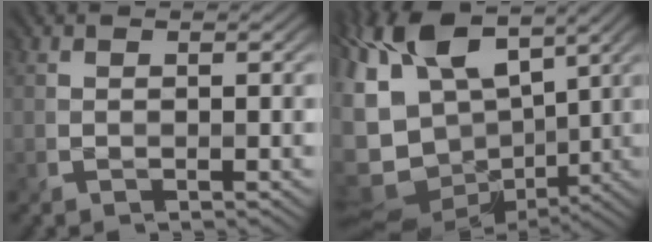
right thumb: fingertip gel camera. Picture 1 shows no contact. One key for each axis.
{"total": 16.3, "fx": 5.5, "fy": 10.0, "fz": 11.7, "tx": -0.251, "ty": 0.004, "tz": 0.118}